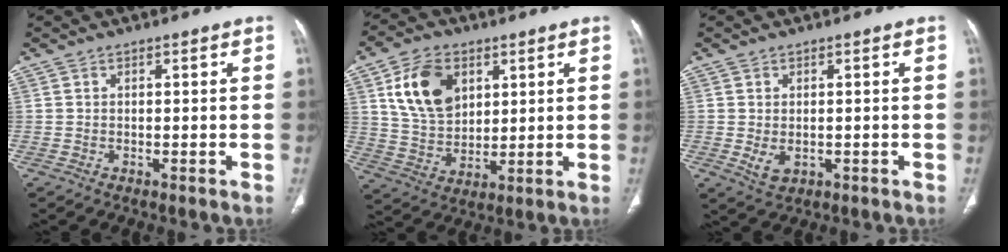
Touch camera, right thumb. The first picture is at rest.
{"total": 12.7, "force": [5.0, 8.5, 8.0], "torque": [-0.123, -0.016, 0.102]}
{"total": 3.0, "force": [-0.5, 2.0, 2.2], "torque": [-0.037, -0.005, 0.004]}